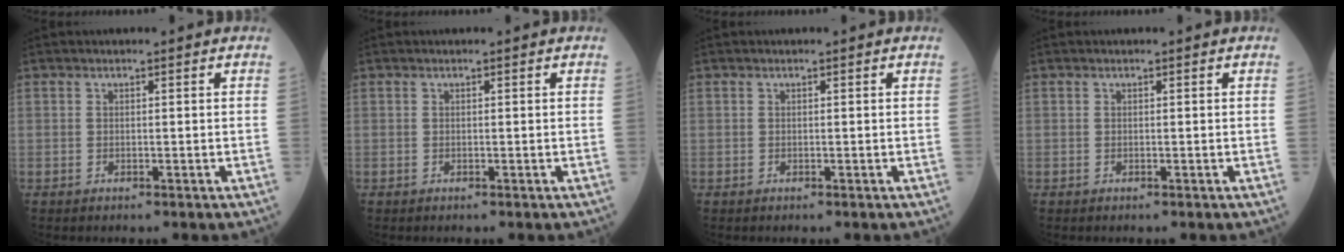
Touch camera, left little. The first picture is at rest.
{"total": 0.0}
{"total": 0.0}
{"total": 0.0}